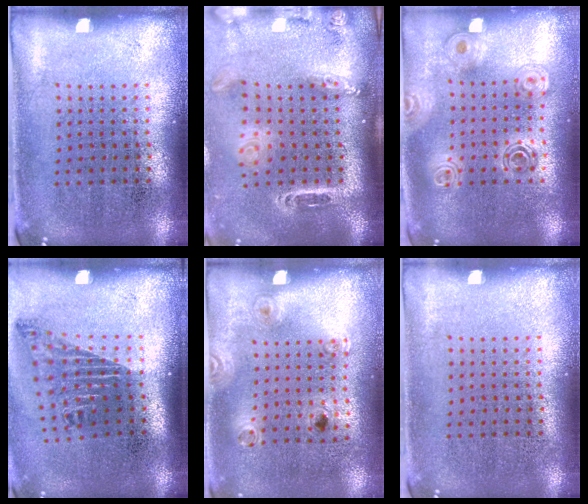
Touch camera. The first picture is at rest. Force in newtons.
{"total": 2.6, "press": 1.8, "slide": 1.8}
{"total": 1.7, "press": 1.5, "slide": 0.8}
{"total": 1.8, "press": 1.2, "slide": 1.3}
{"total": 1.2, "press": 0.8, "slide": 0.9}
{"total": 0.0}